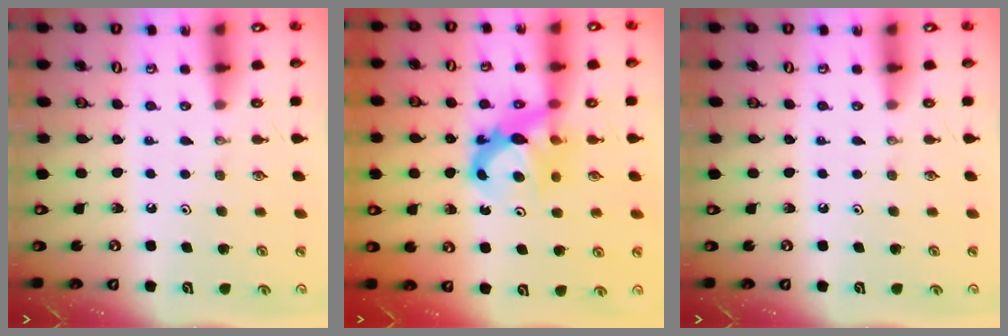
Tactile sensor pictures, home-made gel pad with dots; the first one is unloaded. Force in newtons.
{"total": 7.9, "press": 7.9, "slide": 0.4}
{"total": 0.0}